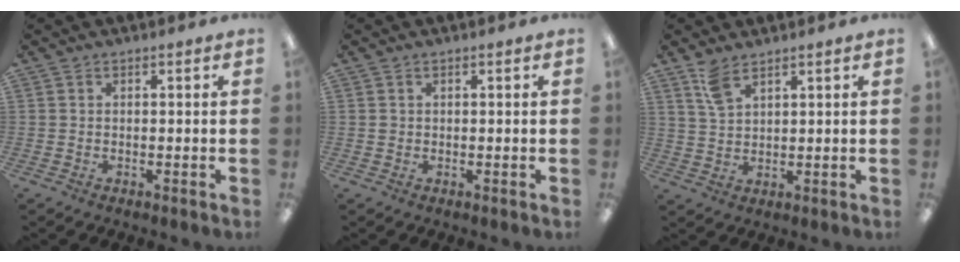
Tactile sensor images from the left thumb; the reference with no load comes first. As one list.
[{"total": 0.8, "force": [0.2, 0.7, 0.2], "torque": [-0.005, 0.005, 0.003]}, {"total": 5.4, "force": [3.9, 2.1, 3.0], "torque": [-0.061, -0.012, 0.073]}]